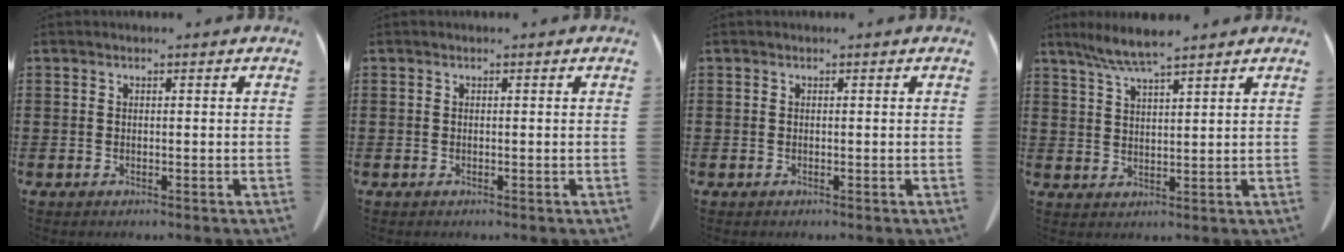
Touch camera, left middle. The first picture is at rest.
{"total": 0.0}
{"total": 0.0}
{"total": 5.4, "force": [4.2, 0.1, 3.3], "torque": [-0.076, -0.007, 0.076]}